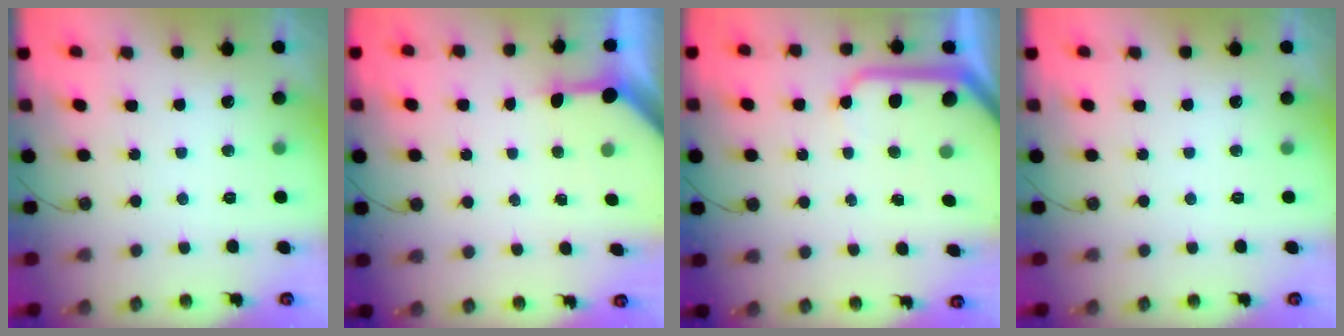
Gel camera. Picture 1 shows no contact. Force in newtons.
{"total": 3.4, "press": 3.4, "slide": 0.4}
{"total": 11.4, "press": 11.3, "slide": 1.1}
{"total": 0.0}